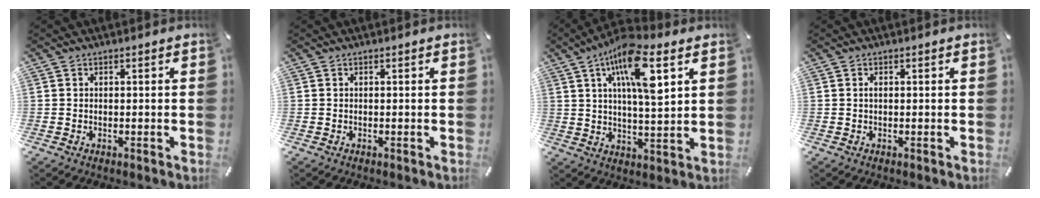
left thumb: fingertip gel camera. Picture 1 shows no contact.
{"total": 0.0}
{"total": 13.8, "force": [6.7, 4.3, 11.3], "torque": [-0.196, -0.016, 0.111]}
{"total": 0.7, "force": [0.0, 0.3, 0.7], "torque": [-0.013, 0.000, 0.000]}